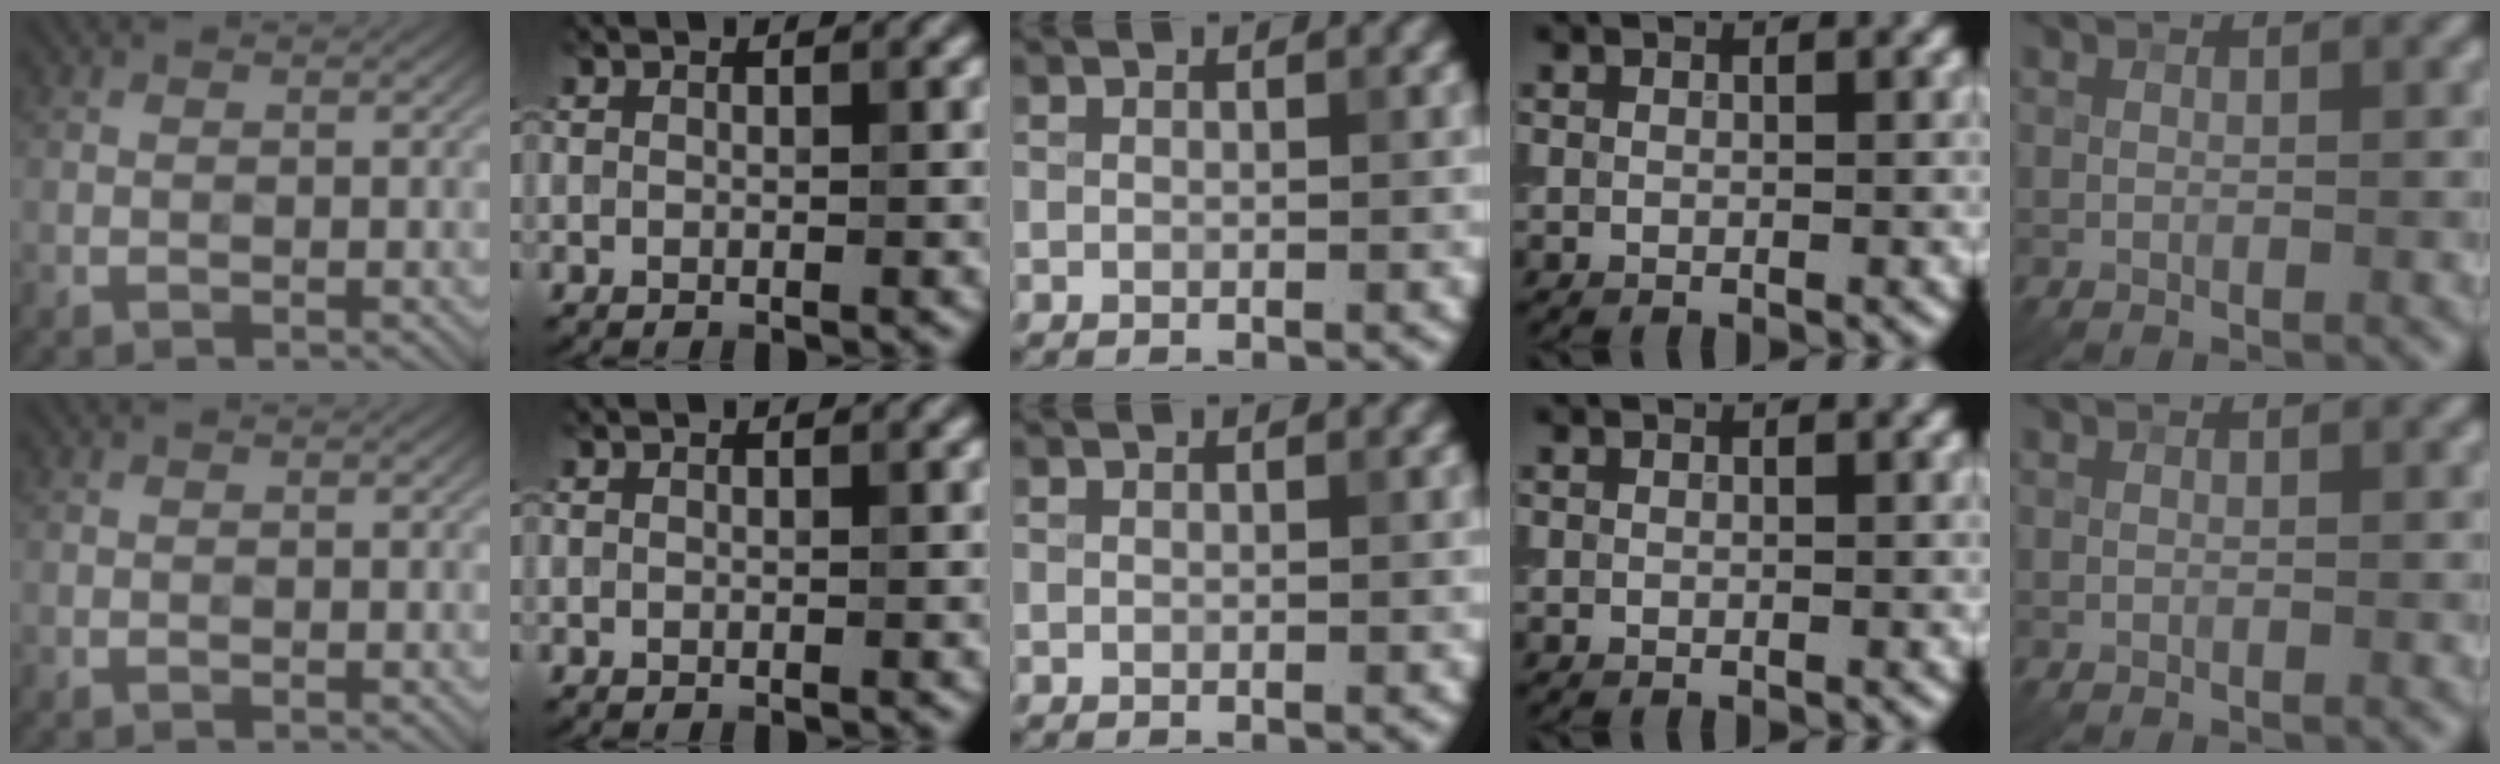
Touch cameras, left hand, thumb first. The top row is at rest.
{}